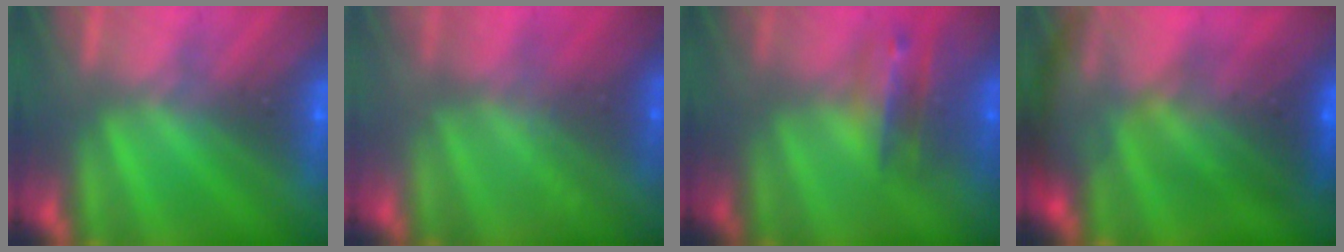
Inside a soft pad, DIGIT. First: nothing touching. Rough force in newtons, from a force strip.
{"total": 2.2}
{"total": 2.8}
{"total": 6.9}